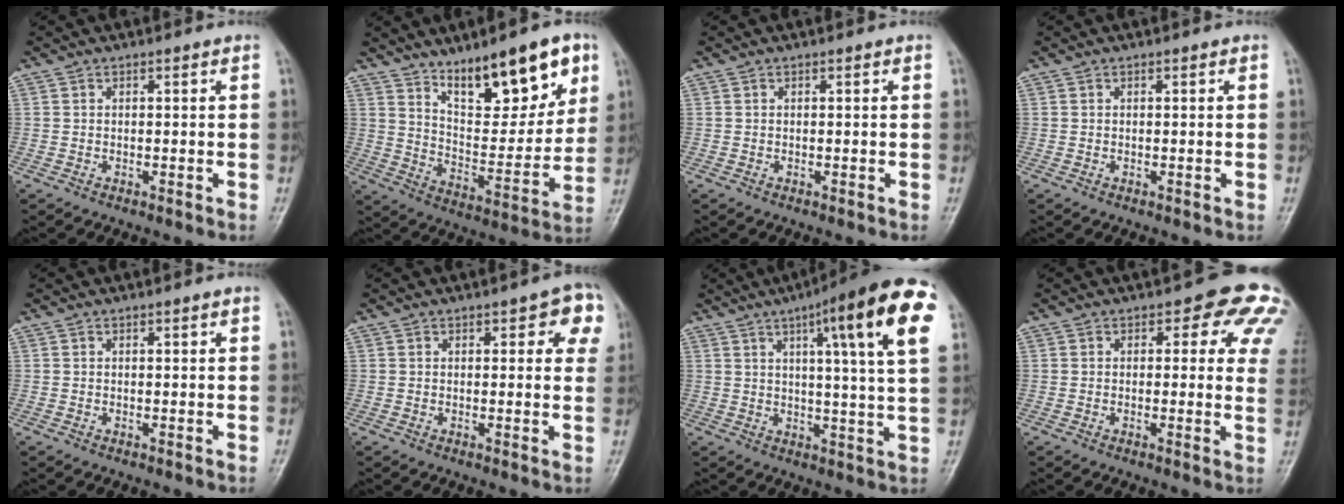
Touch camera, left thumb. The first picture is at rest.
{"total": 18.5, "force": [11.1, 6.9, 13.1], "torque": [-0.148, -0.060, 0.188]}
{"total": 0.0}
{"total": 0.0}
{"total": 0.9, "force": [0.4, 0.2, 0.7], "torque": [-0.011, 0.000, 0.005]}
{"total": 6.9, "force": [3.0, 3.1, 5.4], "torque": [-0.025, -0.004, 0.024]}
{"total": 19.0, "force": [7.9, 2.6, 17.1], "torque": [-0.221, -0.010, 0.099]}
{"total": 10.3, "force": [4.9, 5.2, 7.4], "torque": [-0.034, -0.017, 0.038]}